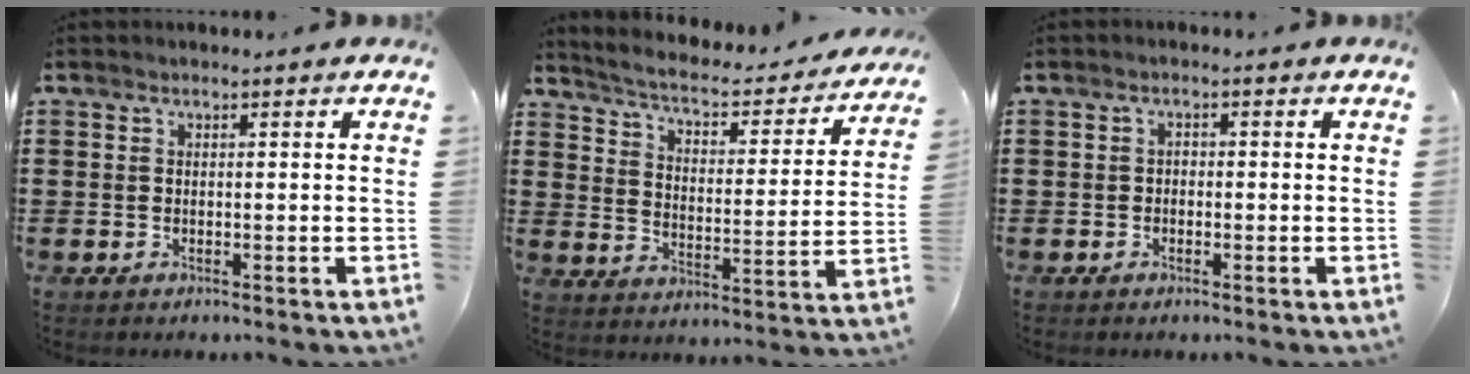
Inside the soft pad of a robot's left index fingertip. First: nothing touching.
{"total": 3.3, "force": [2.9, 0.3, 1.5], "torque": [-0.048, -0.030, 0.038]}
{"total": 1.0, "force": [-0.5, 0.6, 0.5], "torque": [-0.013, 0.002, -0.012]}